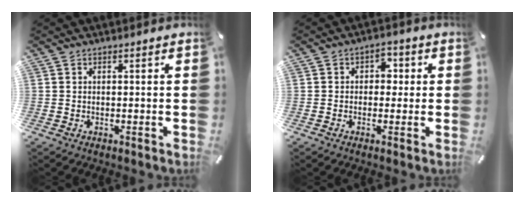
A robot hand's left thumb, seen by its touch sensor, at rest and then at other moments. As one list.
[{"total": 3.7, "force": [-0.1, 2.9, 2.2], "torque": [-0.022, 0.003, -0.012]}]